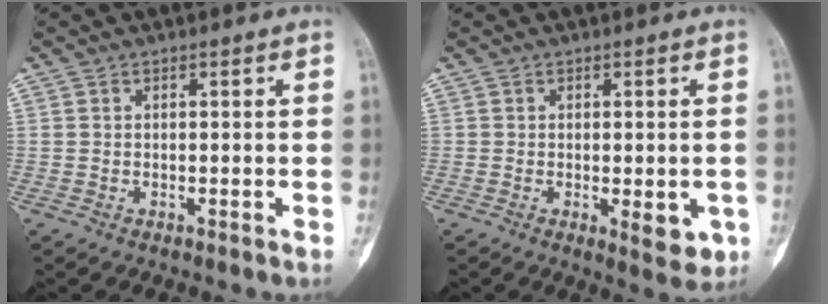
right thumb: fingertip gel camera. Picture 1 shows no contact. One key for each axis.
{"total": 5.5, "fx": -1.4, "fy": 2.2, "fz": 4.9, "tx": -0.048, "ty": -0.008, "tz": -0.013}